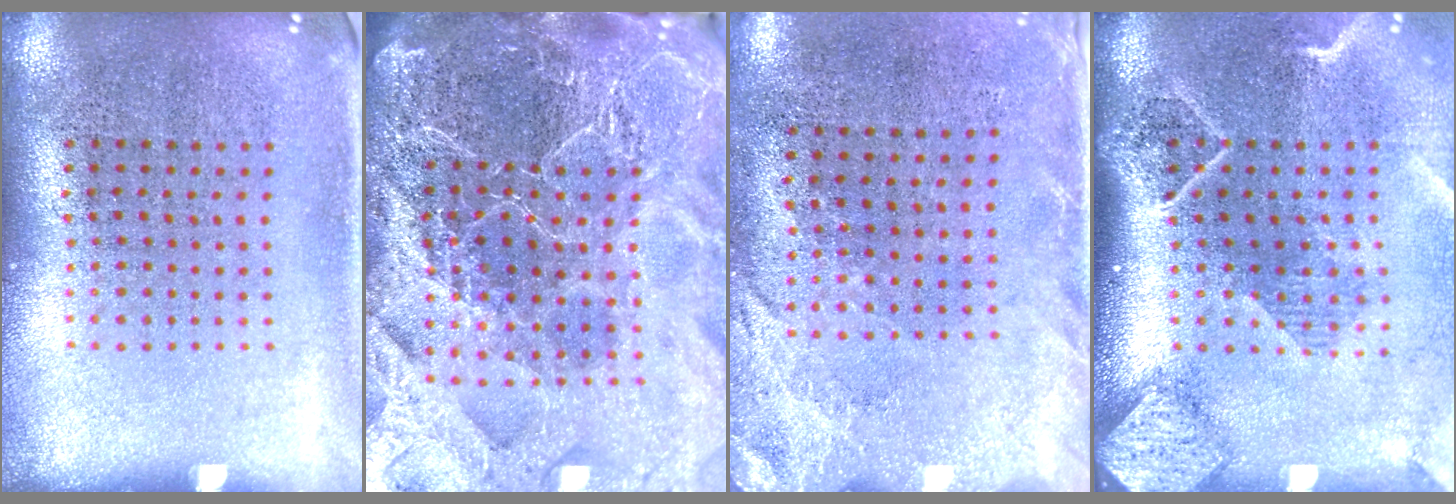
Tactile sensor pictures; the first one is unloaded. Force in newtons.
{"total": 6.4, "press": 5.5, "slide": 3.3}
{"total": 2.6, "press": 2.0, "slide": 1.5}
{"total": 2.6, "press": 2.0, "slide": 1.6}